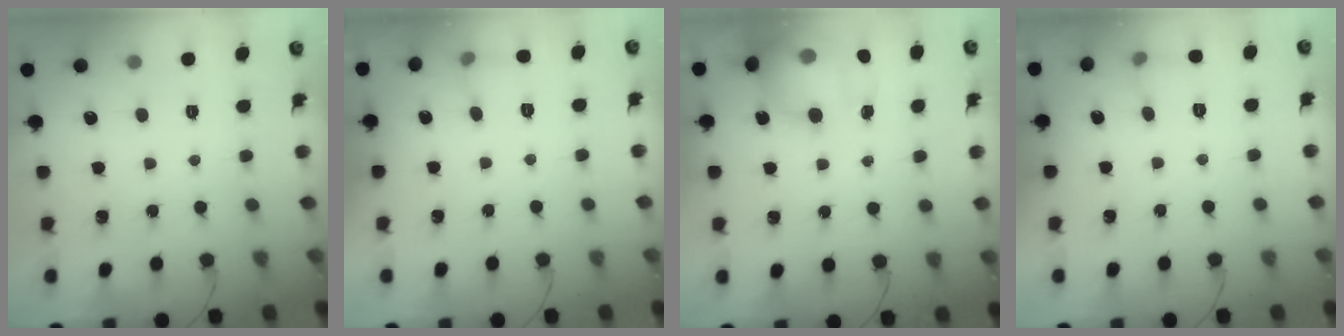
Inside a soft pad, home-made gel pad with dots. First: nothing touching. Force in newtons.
{"total": 6.0, "press": 5.6, "slide": 2.0}
{"total": 17.1, "press": 16.9, "slide": 2.9}
{"total": 6.0, "press": 5.6, "slide": 2.0}